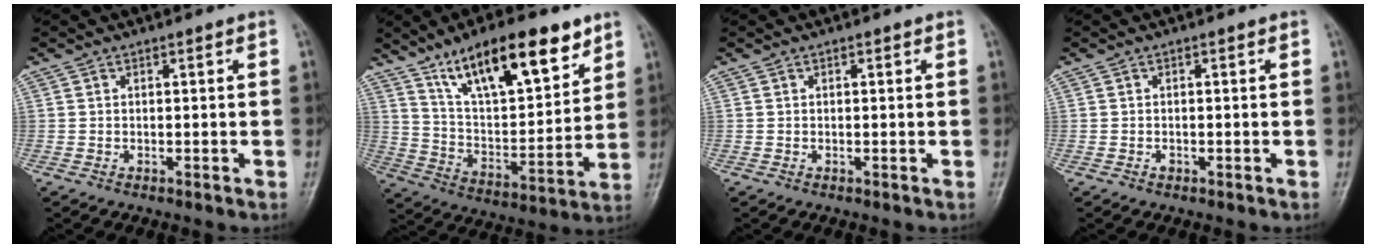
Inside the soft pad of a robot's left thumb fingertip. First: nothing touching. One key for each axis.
{"total": 19.9, "fx": 12.5, "fy": 7.1, "fz": 13.7, "tx": -0.185, "ty": -0.051, "tz": 0.224}
{"total": 0.0}
{"total": 0.6, "fx": -0.4, "fy": 0.4, "fz": 0.1, "tx": 0.001, "ty": 0.001, "tz": -0.007}